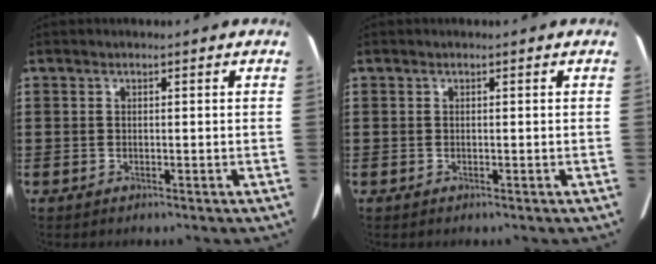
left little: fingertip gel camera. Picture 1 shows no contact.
{"total": 0.0}